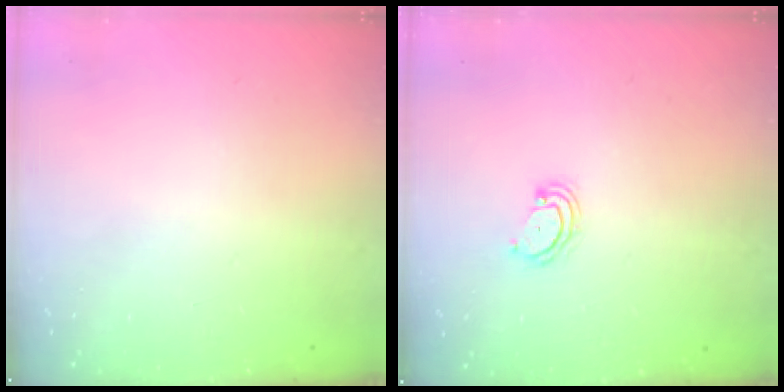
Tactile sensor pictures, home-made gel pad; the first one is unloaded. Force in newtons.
{"total": 3.6, "press": 3.6, "slide": 0.3}